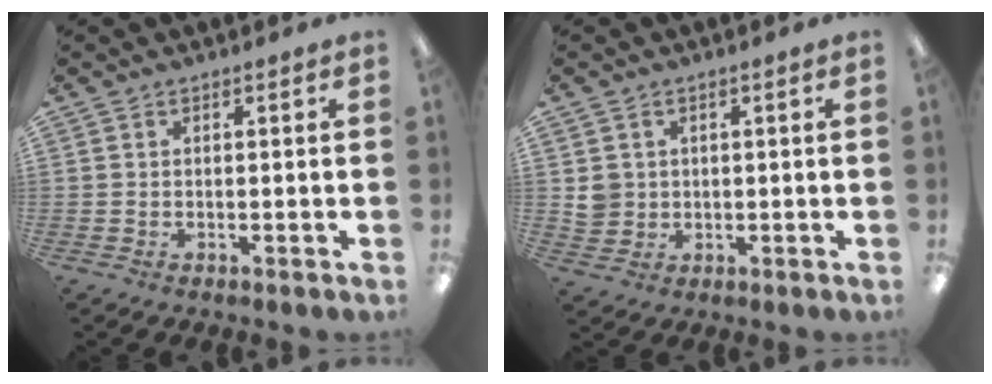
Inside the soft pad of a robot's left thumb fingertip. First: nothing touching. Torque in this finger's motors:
{"motor_torque": [-0.16, 0.29, 0.25, -0.34, -0.01]}